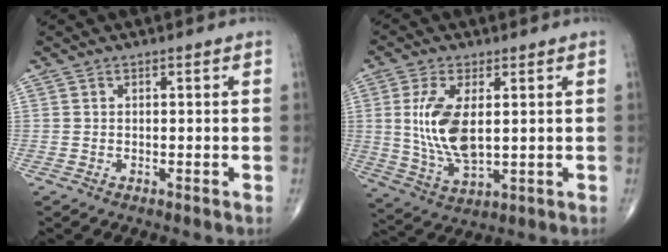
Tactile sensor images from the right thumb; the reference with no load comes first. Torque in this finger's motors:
{"motor_torque": [-0.53, 0.78, 0.46, 0.55, 0.39]}